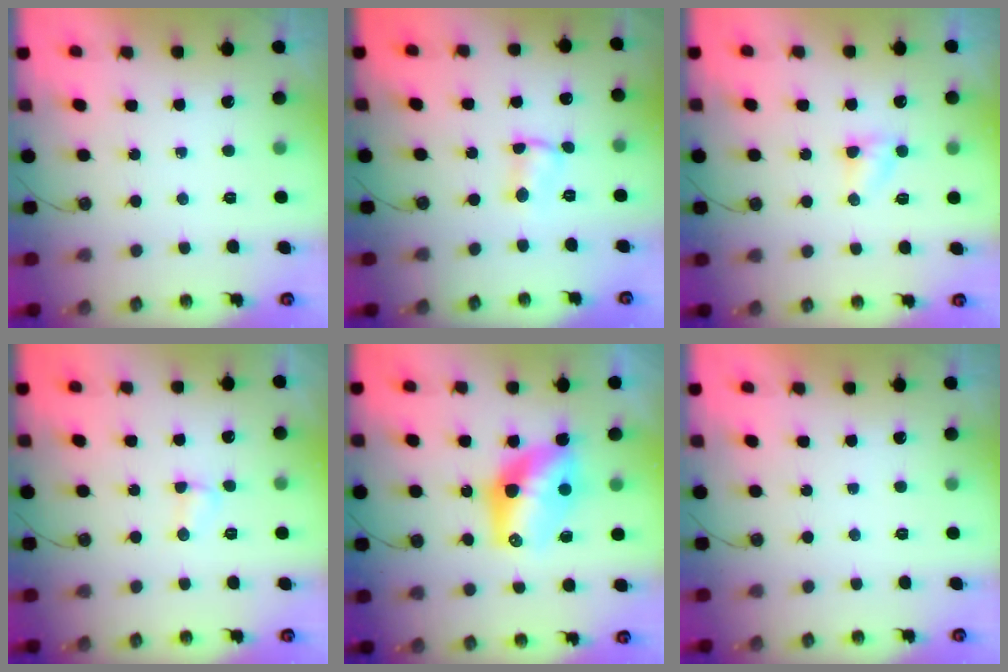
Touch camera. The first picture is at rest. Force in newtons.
{"total": 1.9, "press": 1.9, "slide": 0.4}
{"total": 3.3, "press": 3.3, "slide": 0.3}
{"total": 2.7, "press": 2.7, "slide": 0.4}
{"total": 11.7, "press": 11.7, "slide": 0.9}
{"total": 0.0}